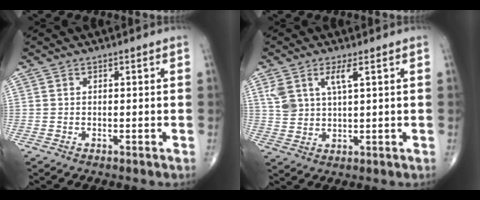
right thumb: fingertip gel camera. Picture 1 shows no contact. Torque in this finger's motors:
{"motor_torque": [0.11, 0.20, 0.60, 0.30, 0.06]}